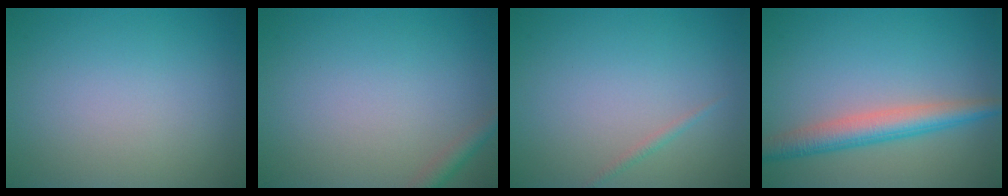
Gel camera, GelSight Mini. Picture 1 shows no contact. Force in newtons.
{"total": 1.5, "press": 1.5, "slide": 0.0}
{"total": 0.7, "press": 0.7, "slide": 0.0}
{"total": 4.2, "press": 4.2, "slide": 0.1}